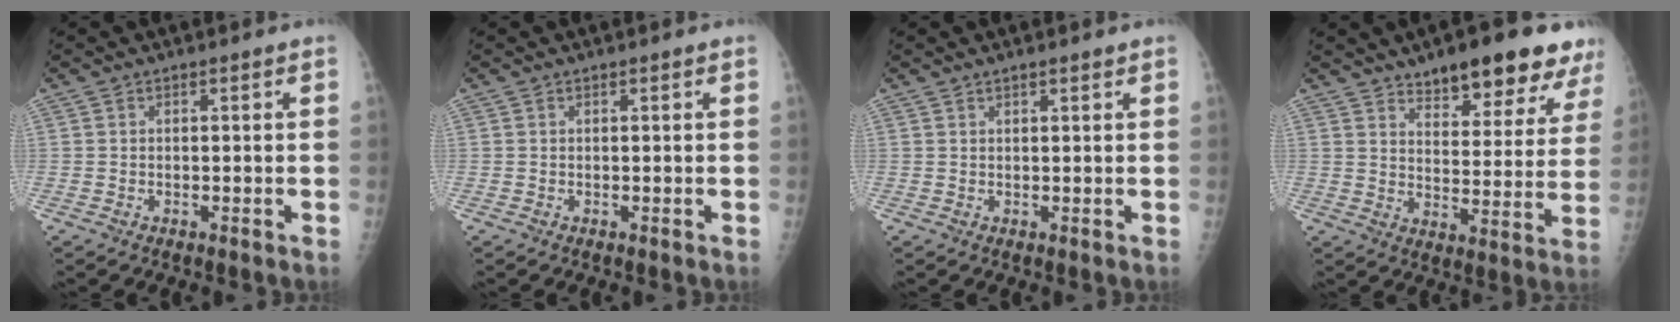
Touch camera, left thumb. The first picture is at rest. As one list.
[{"total": 0.0}, {"total": 1.4, "force": [1.2, 0.3, 0.8], "torque": [-0.009, -0.001, 0.018]}, {"total": 17.7, "force": [12.6, 6.0, 10.9], "torque": [-0.104, -0.057, 0.172]}]